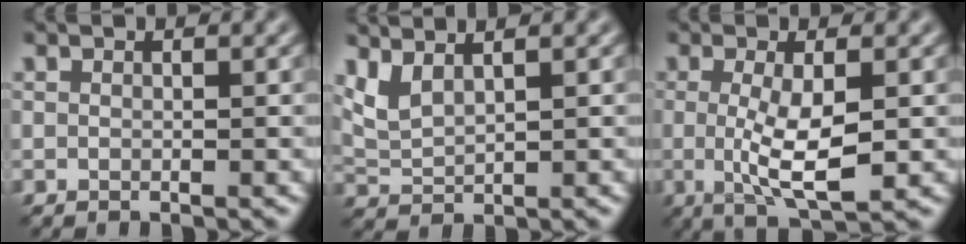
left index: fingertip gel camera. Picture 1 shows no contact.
{"total": 2.5, "force": [1.8, 0.7, 1.6], "torque": [-0.046, 0.003, 0.046]}
{"total": 5.0, "force": [-0.3, 1.1, 4.8], "torque": [-0.094, -0.008, 0.000]}